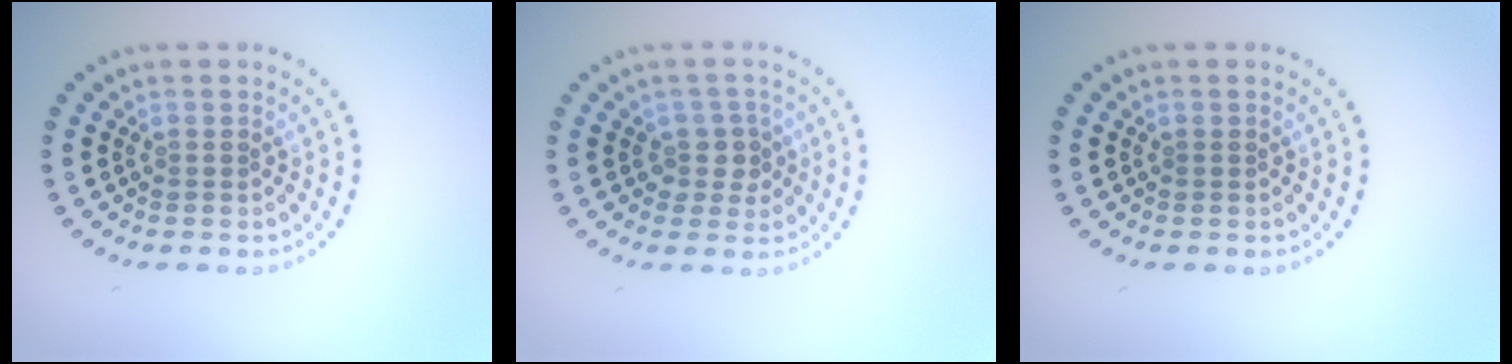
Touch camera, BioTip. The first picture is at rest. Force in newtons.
{"total": 2.2, "press": 1.8, "slide": 1.3}
{"total": 0.0}